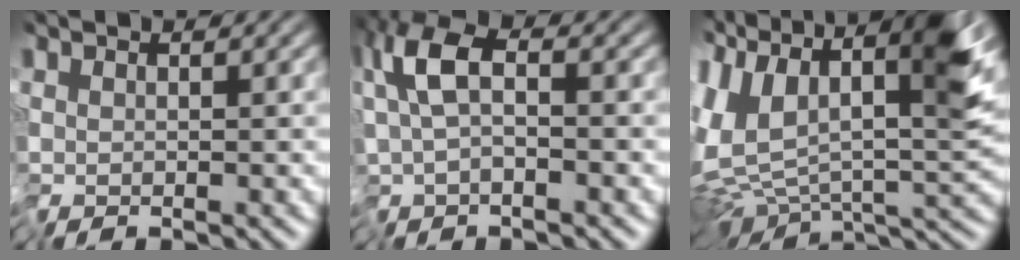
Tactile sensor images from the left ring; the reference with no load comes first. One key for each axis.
{"total": 5.3, "fx": -1.3, "fy": 2.5, "fz": 4.5, "tx": -0.099, "ty": 0.000, "tz": -0.035}
{"total": 11.5, "fx": 4.8, "fy": 6.1, "fz": 8.5, "tx": -0.175, "ty": 0.018, "tz": 0.091}